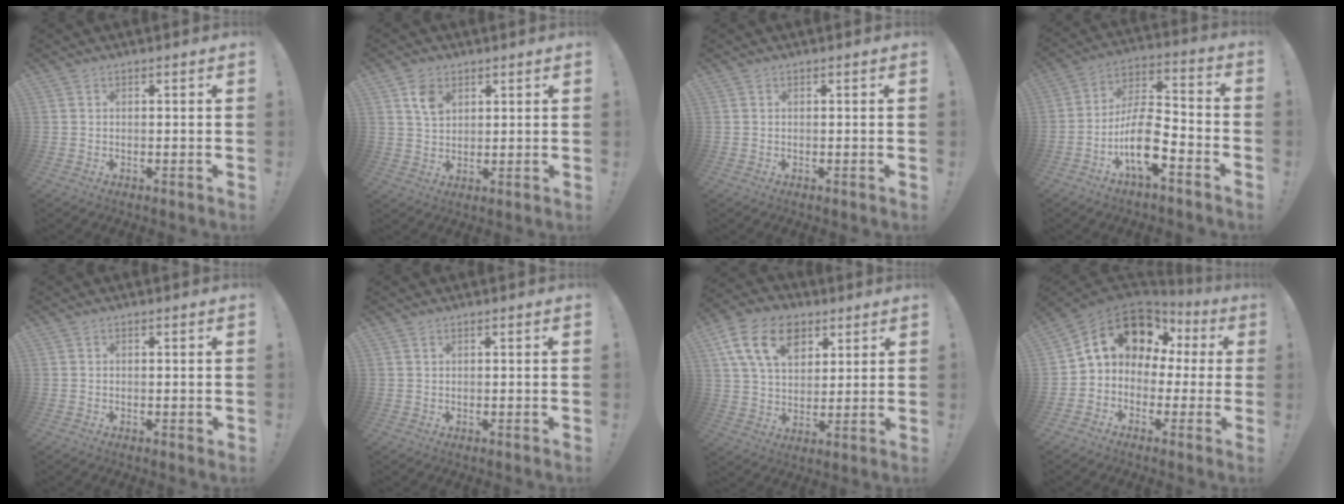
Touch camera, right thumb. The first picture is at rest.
{"total": 6.4, "force": [3.3, 4.3, 3.4], "torque": [-0.049, -0.010, 0.061]}
{"total": 0.0}
{"total": 15.3, "force": [-7.1, 6.6, 11.8], "torque": [-0.222, 0.043, -0.117]}
{"total": 0.8, "force": [0.2, 0.5, 0.7], "torque": [-0.006, 0.002, 0.002]}
{"total": 0.5, "force": [0.4, 0.2, 0.2], "torque": [-0.010, 0.002, 0.009]}
{"total": 16.9, "force": [7.6, 11.4, 9.9], "torque": [-0.163, -0.020, 0.144]}
{"total": 12.9, "force": [4.8, 9.9, 6.7], "torque": [-0.100, -0.025, 0.098]}